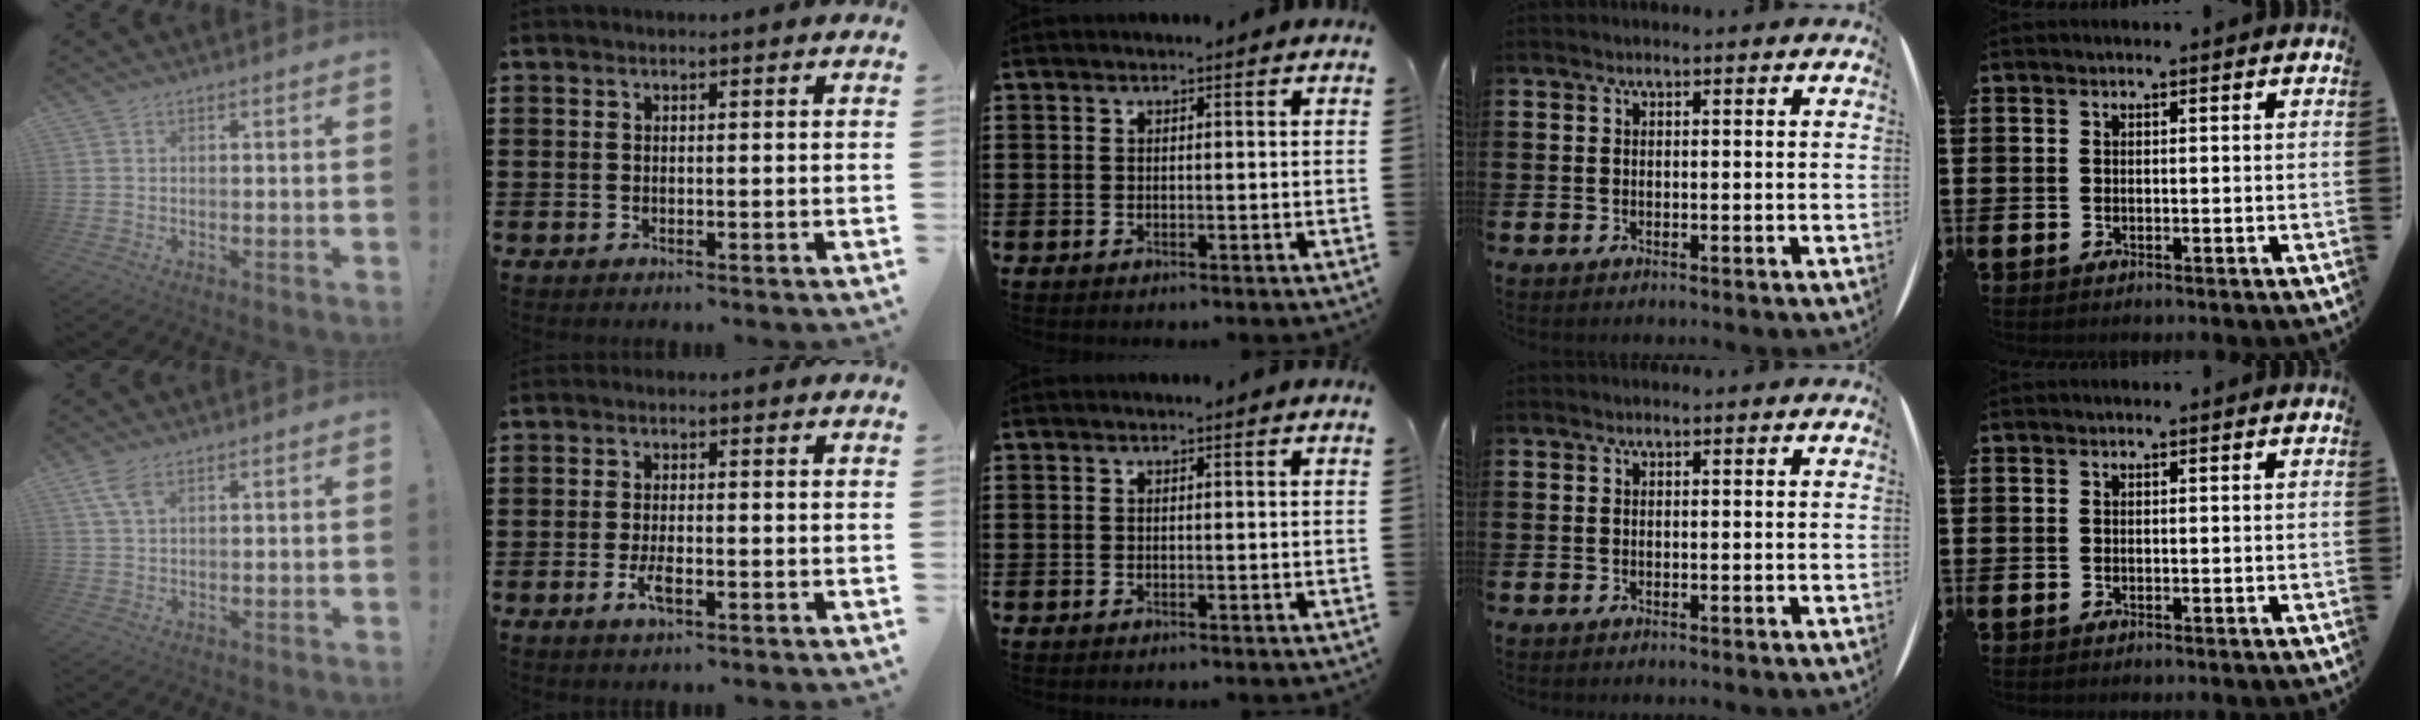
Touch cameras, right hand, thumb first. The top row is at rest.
{"thumb": {"total": 5.2, "force": [2.7, 2.3, 3.7], "torque": [-0.072, -0.006, 0.052]}, "index": {"total": 3.1, "force": [-1.2, 1.0, 2.6], "torque": [-0.059, -0.005, -0.025]}}